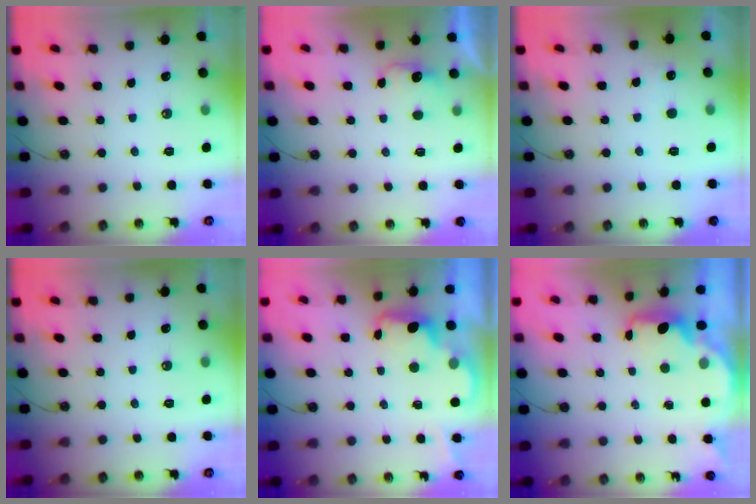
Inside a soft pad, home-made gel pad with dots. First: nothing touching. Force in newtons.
{"total": 2.8, "press": 2.7, "slide": 0.8}
{"total": 2.1, "press": 1.9, "slide": 0.9}
{"total": 0.0}
{"total": 2.4, "press": 2.4, "slide": 0.5}
{"total": 1.8, "press": 1.7, "slide": 0.7}